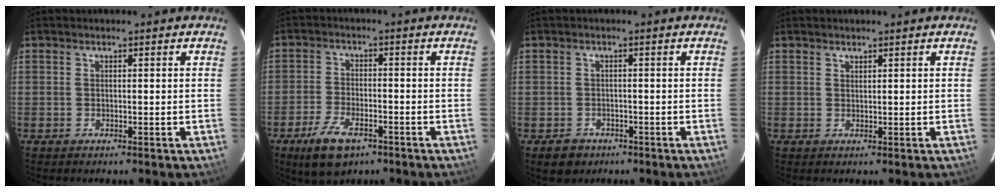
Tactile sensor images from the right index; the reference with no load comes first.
{"total": 9.0, "force": [-5.5, 4.2, 5.7], "torque": [-0.134, -0.012, -0.097]}
{"total": 4.3, "force": [-2.1, 3.6, 1.0], "torque": [-0.021, 0.007, -0.025]}
{"total": 0.8, "force": [0.7, 0.2, 0.1], "torque": [-0.003, 0.002, 0.014]}